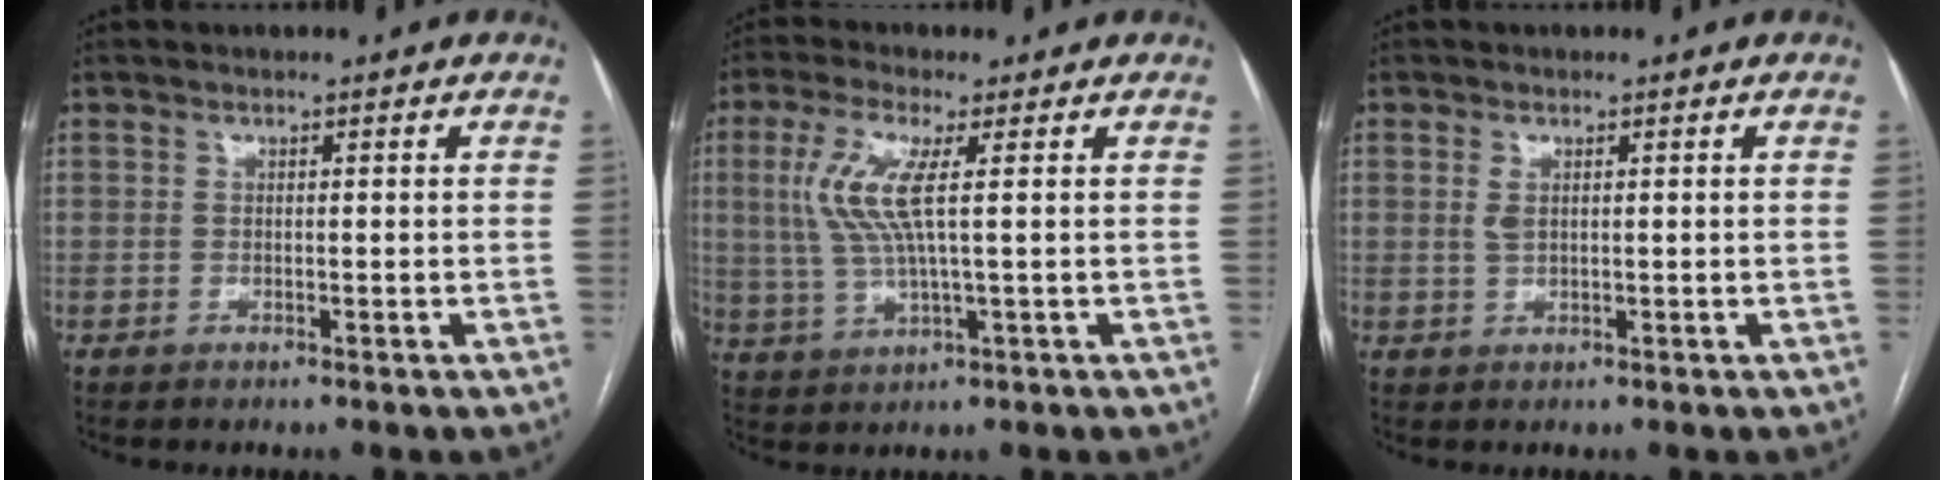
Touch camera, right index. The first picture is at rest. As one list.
[{"total": 8.0, "force": [1.7, 1.0, 7.8], "torque": [-0.189, 0.007, 0.035]}, {"total": 1.5, "force": [0.6, 0.7, 1.2], "torque": [-0.031, 0.000, 0.015]}]